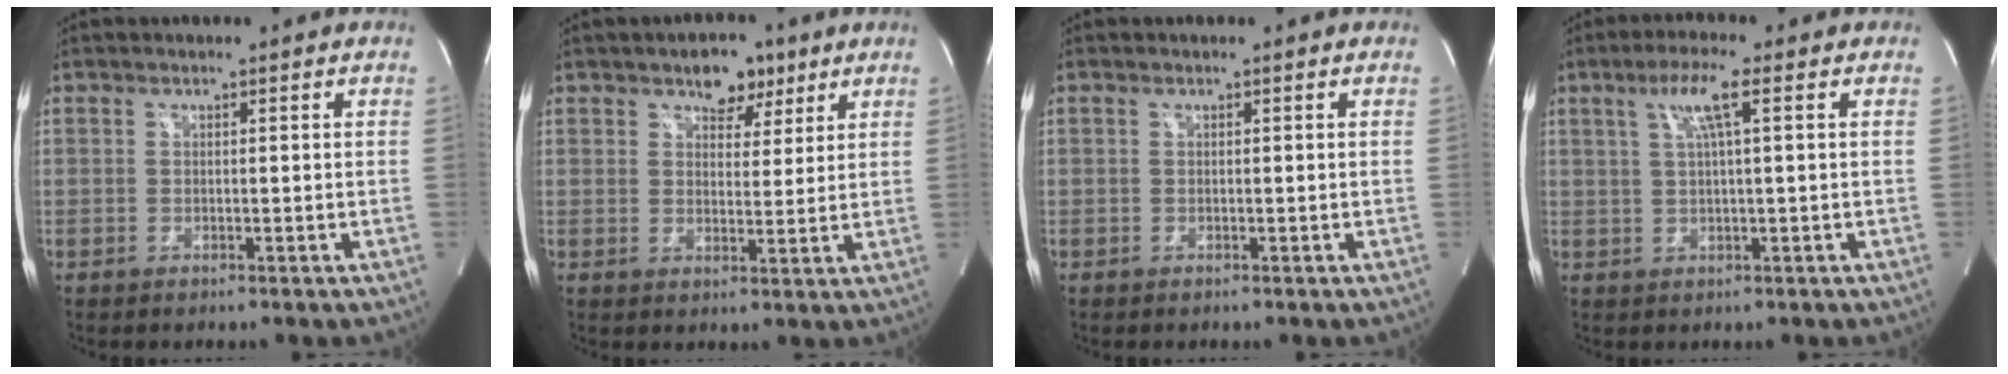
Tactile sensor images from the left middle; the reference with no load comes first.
{"total": 5.3, "force": [3.5, 3.0, 2.7], "torque": [-0.033, 0.009, 0.053]}
{"total": 0.5, "force": [-0.2, -0.3, -0.4], "torque": [0.012, -0.004, -0.004]}
{"total": 5.1, "force": [2.0, -0.1, 4.7], "torque": [-0.092, 0.007, 0.037]}